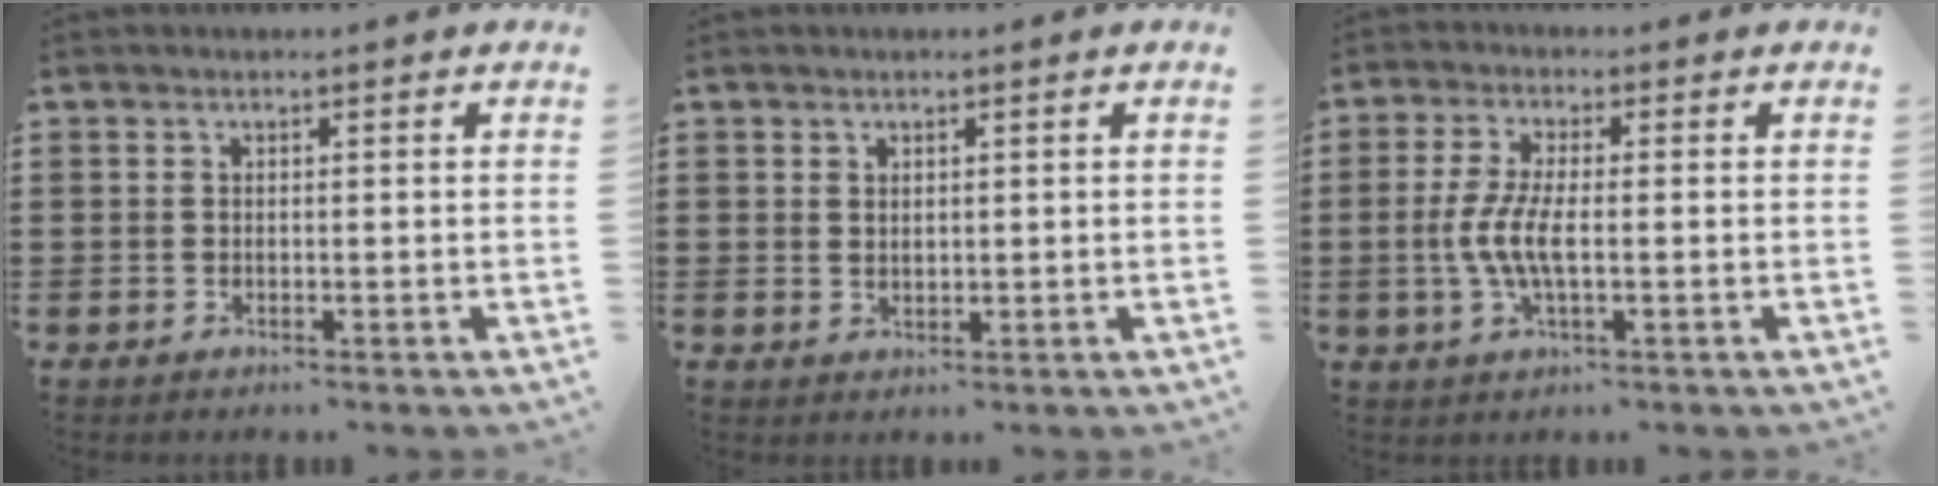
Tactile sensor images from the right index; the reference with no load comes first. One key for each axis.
{"total": 1.2, "fx": 1.0, "fy": 0.7, "fz": 0.3, "tx": -0.008, "ty": 0.003, "tz": 0.019}
{"total": 5.9, "fx": -1.0, "fy": 1.9, "fz": 5.6, "tx": -0.134, "ty": -0.008, "tz": -0.028}